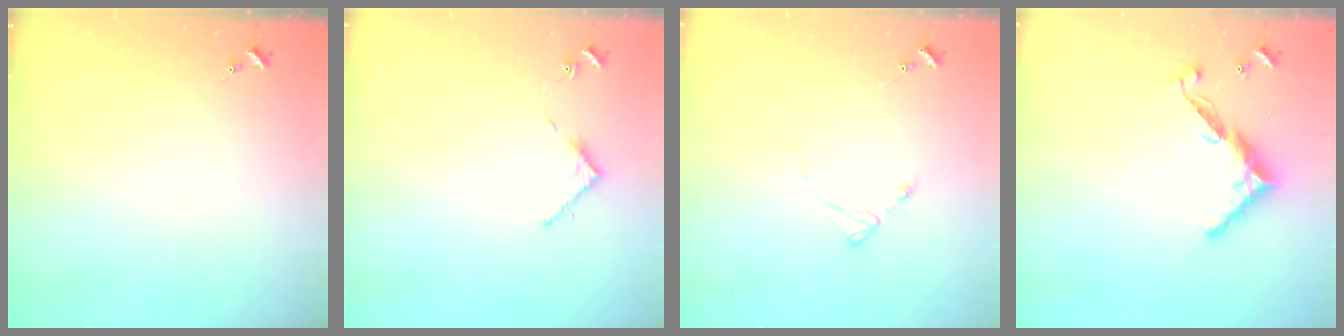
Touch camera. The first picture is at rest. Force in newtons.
{"total": 4.0, "press": 4.0, "slide": 0.5}
{"total": 2.8, "press": 2.8, "slide": 0.3}
{"total": 11.3, "press": 11.3, "slide": 0.3}